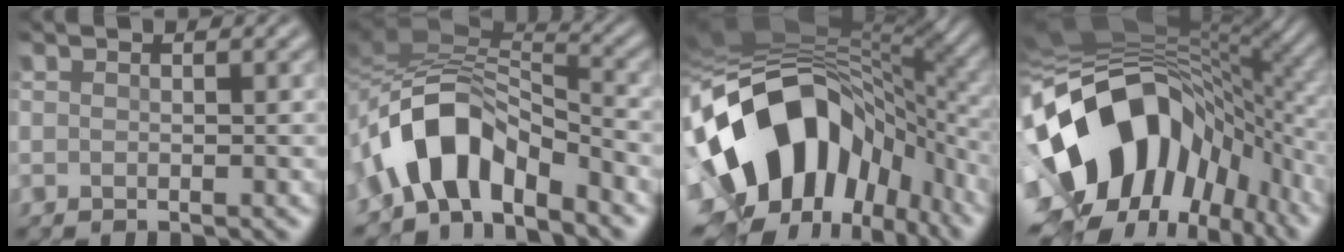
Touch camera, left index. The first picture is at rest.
{"total": 7.8, "force": [-4.0, 3.8, 5.5], "torque": [-0.090, 0.015, -0.078]}
{"total": 16.7, "force": [-4.2, 11.4, 11.4], "torque": [-0.207, -0.017, -0.062]}
{"total": 17.6, "force": [-3.4, 11.6, 12.7], "torque": [-0.230, -0.014, -0.053]}